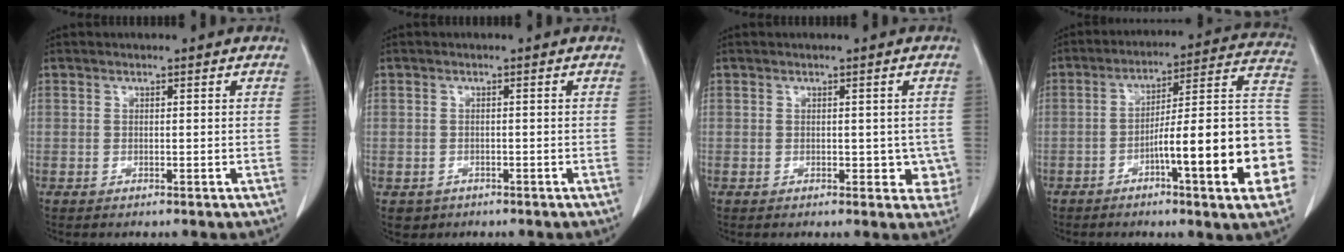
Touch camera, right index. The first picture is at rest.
{"total": 2.2, "force": [-1.0, 2.0, 0.1], "torque": [-0.001, 0.006, -0.011]}
{"total": 3.5, "force": [-0.4, 2.5, 2.5], "torque": [-0.008, 0.009, 0.001]}
{"total": 20.8, "force": [-6.3, 1.7, 19.8], "torque": [-0.193, 0.025, -0.083]}